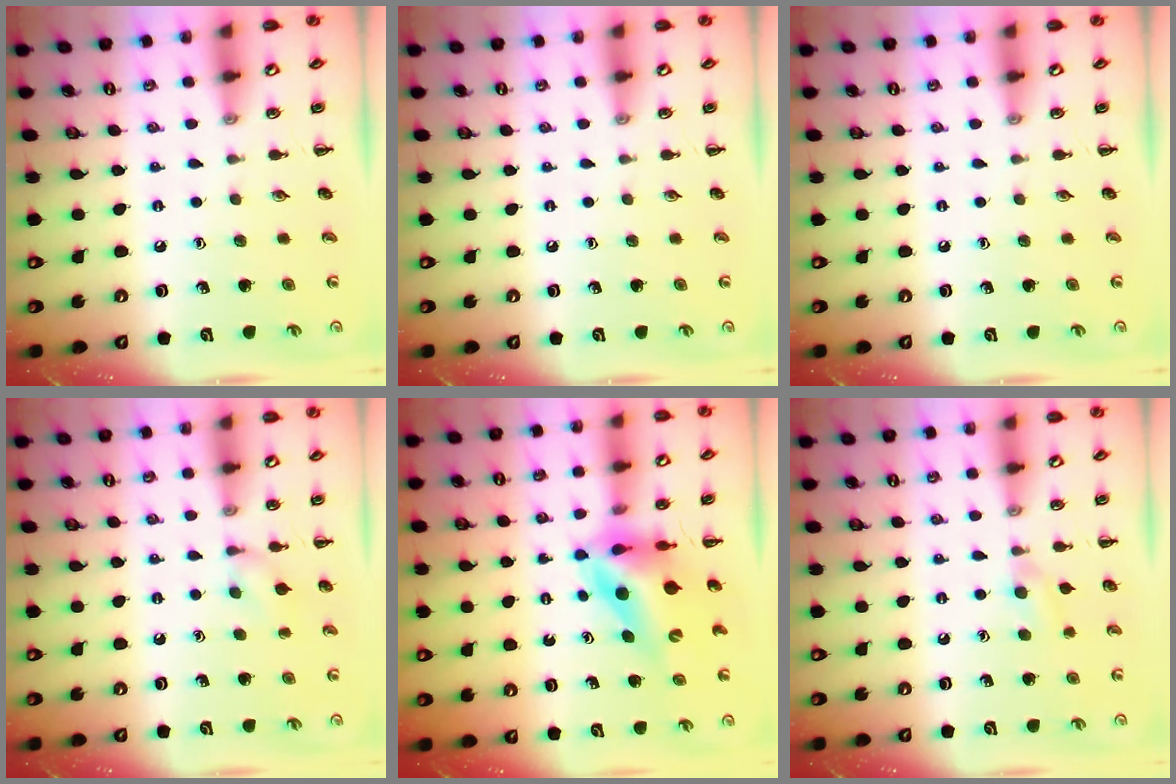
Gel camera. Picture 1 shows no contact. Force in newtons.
{"total": 0.0}
{"total": 0.0}
{"total": 5.8, "press": 5.5, "slide": 1.8}
{"total": 9.8, "press": 9.3, "slide": 3.0}
{"total": 4.7, "press": 4.4, "slide": 1.7}